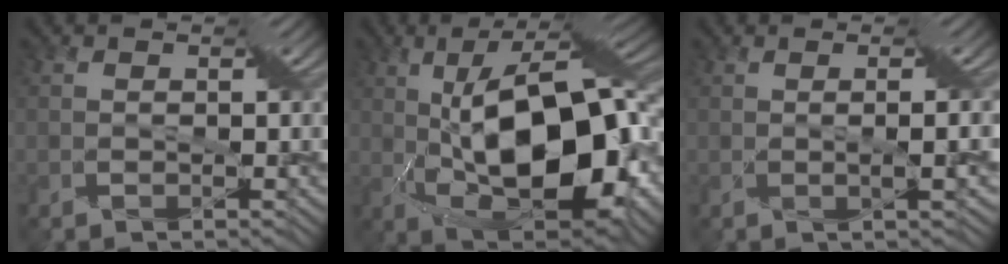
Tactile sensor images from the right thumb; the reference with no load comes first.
{"total": 15.4, "force": [0.3, 5.2, 14.5], "torque": [-0.244, 0.011, 0.007]}
{"total": 2.2, "force": [0.3, -1.0, 1.9], "torque": [-0.046, -0.004, 0.016]}